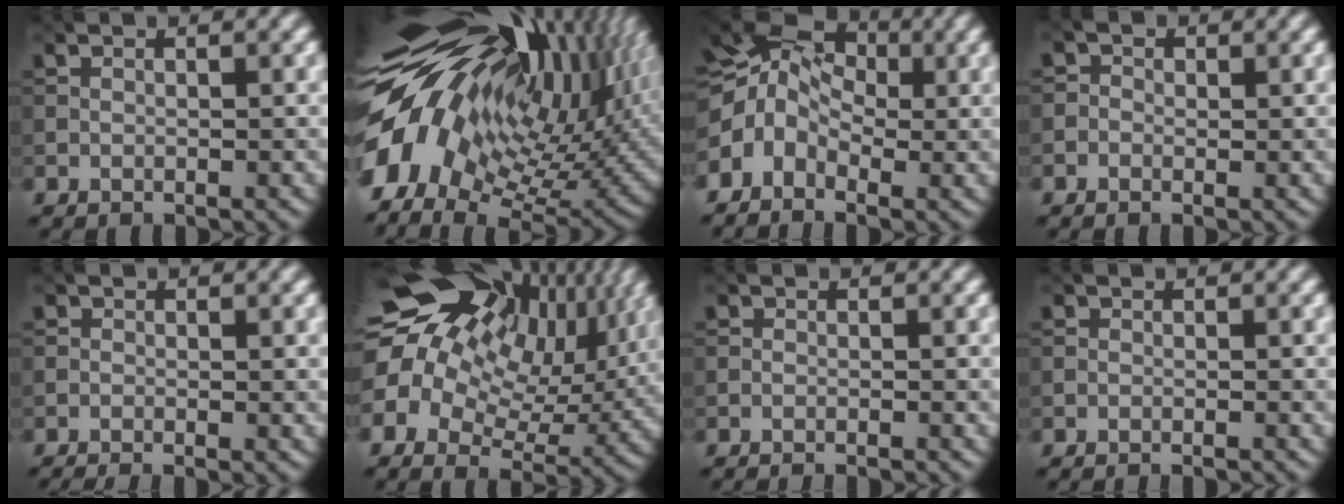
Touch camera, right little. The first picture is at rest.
{"total": 17.9, "force": [2.6, 10.1, 14.6], "torque": [-0.273, -0.019, 0.053]}
{"total": 6.6, "force": [-1.3, 5.2, 3.8], "torque": [-0.062, 0.017, -0.036]}
{"total": 0.9, "force": [-0.6, 0.7, -0.1], "torque": [0.007, -0.004, -0.013]}
{"total": 1.6, "force": [-1.6, 0.0, 0.3], "torque": [-0.001, -0.007, -0.028]}
{"total": 19.2, "force": [7.0, 13.1, 12.2], "torque": [-0.229, 0.028, 0.124]}
{"total": 1.8, "force": [-1.8, 0.1, 0.1], "torque": [0.011, -0.007, -0.022]}
{"total": 1.4, "force": [-1.4, 0.0, 0.0], "torque": [0.012, -0.008, -0.015]}